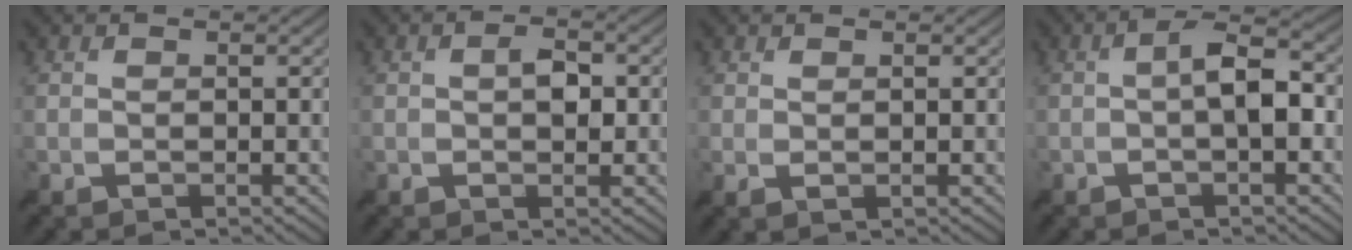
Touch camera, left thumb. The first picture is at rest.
{"total": 2.8, "force": [0.1, 1.3, 2.5], "torque": [-0.043, 0.005, -0.002]}
{"total": 1.0, "force": [0.3, 0.1, 0.9], "torque": [-0.020, 0.003, 0.006]}
{"total": 4.9, "force": [-0.8, 1.2, 4.7], "torque": [-0.083, 0.018, -0.026]}